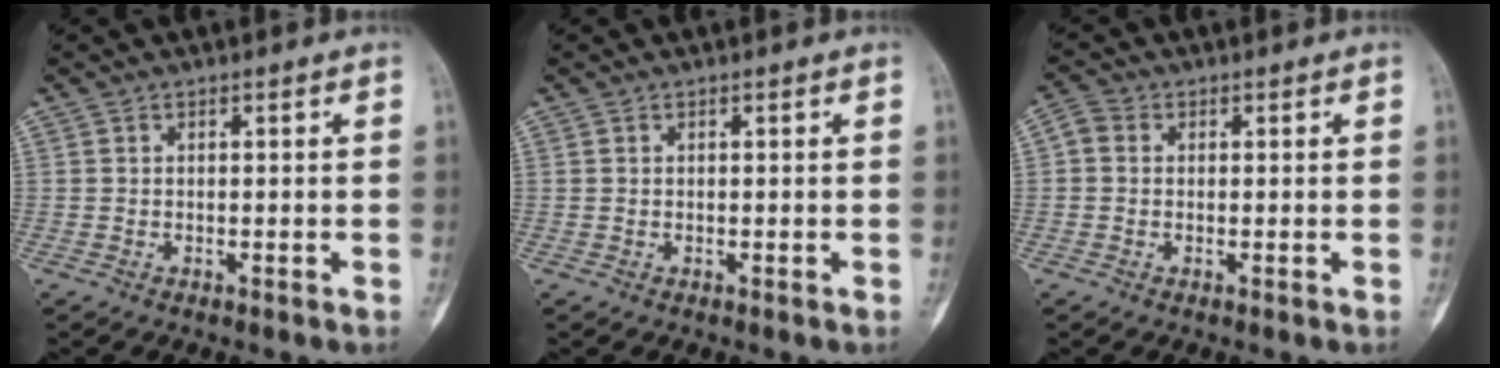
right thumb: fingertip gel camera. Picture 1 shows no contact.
{"total": 0.0}
{"total": 2.5, "force": [0.1, 2.1, 1.3], "torque": [-0.022, 0.006, -0.009]}